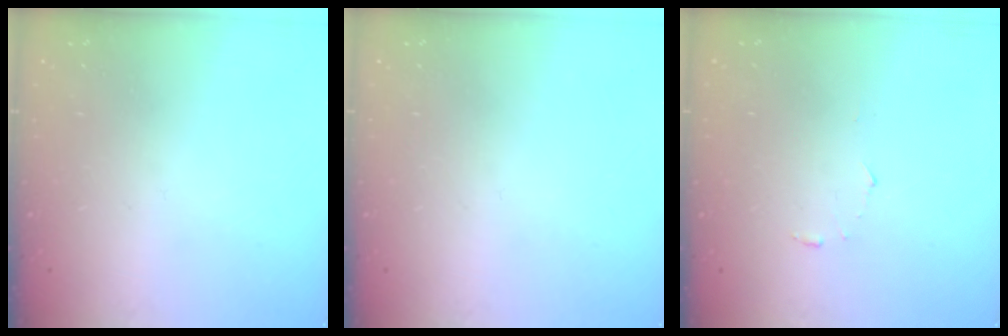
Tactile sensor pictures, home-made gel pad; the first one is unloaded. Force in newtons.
{"total": 0.0}
{"total": 3.6, "press": 3.6, "slide": 0.2}